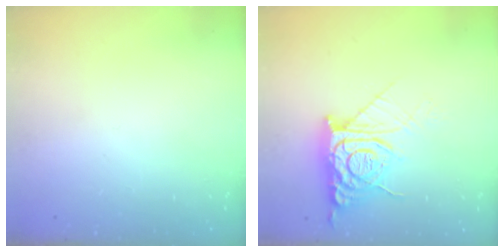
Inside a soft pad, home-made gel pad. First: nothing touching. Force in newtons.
{"total": 13.2, "press": 13.1, "slide": 1.6}